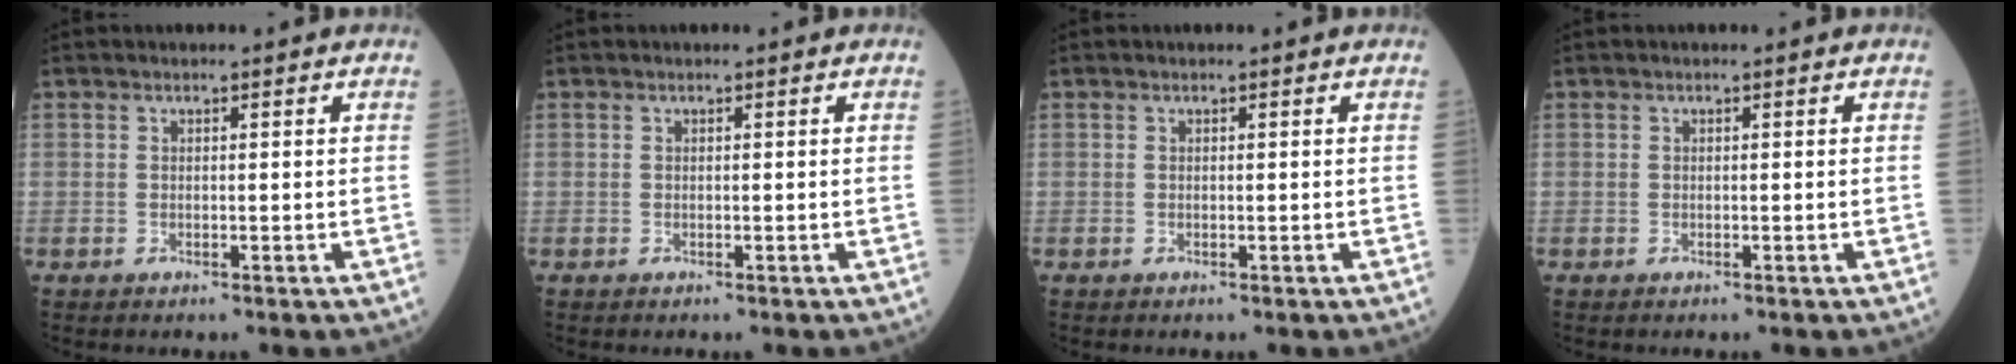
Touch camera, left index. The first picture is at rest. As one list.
[{"total": 0.0}, {"total": 0.0}, {"total": 0.0}]